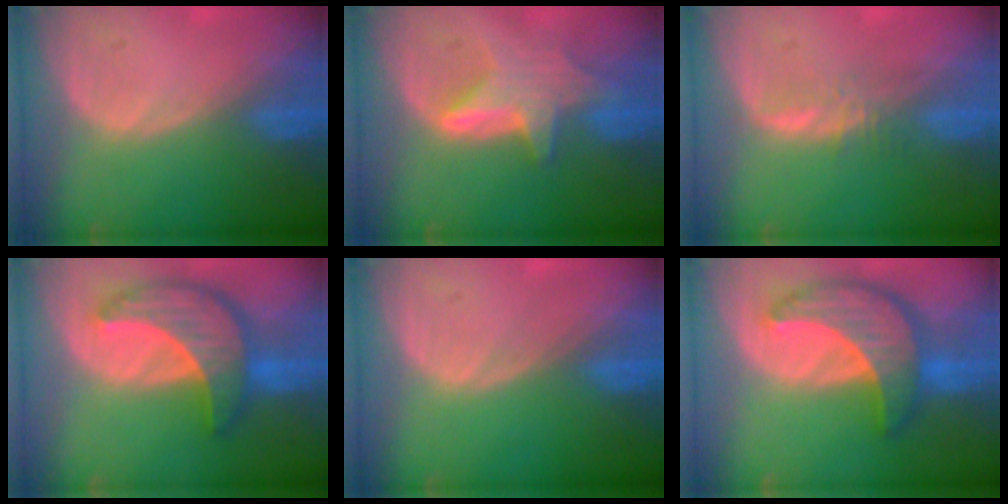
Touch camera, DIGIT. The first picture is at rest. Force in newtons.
{"total": 6.9, "press": 6.4, "slide": 2.5}
{"total": 2.4, "press": 2.4, "slide": 0.2}
{"total": 9.7, "press": 9.7, "slide": 0.7}
{"total": 0.0}
{"total": 10.0, "press": 10.0, "slide": 0.7}